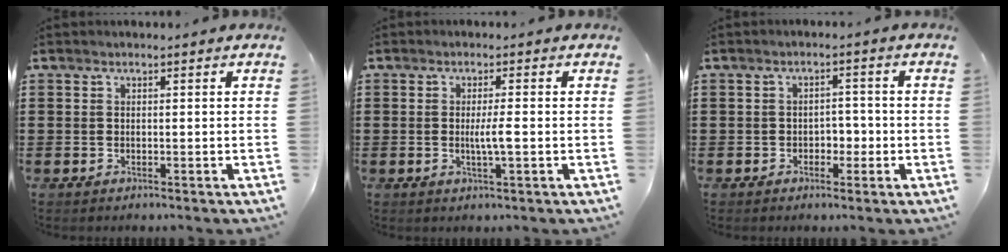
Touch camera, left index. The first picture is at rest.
{"total": 3.1, "force": [-0.2, 0.1, 3.1], "torque": [-0.063, -0.008, -0.008]}
{"total": 2.7, "force": [-1.0, 2.0, 1.6], "torque": [-0.036, 0.005, -0.024]}